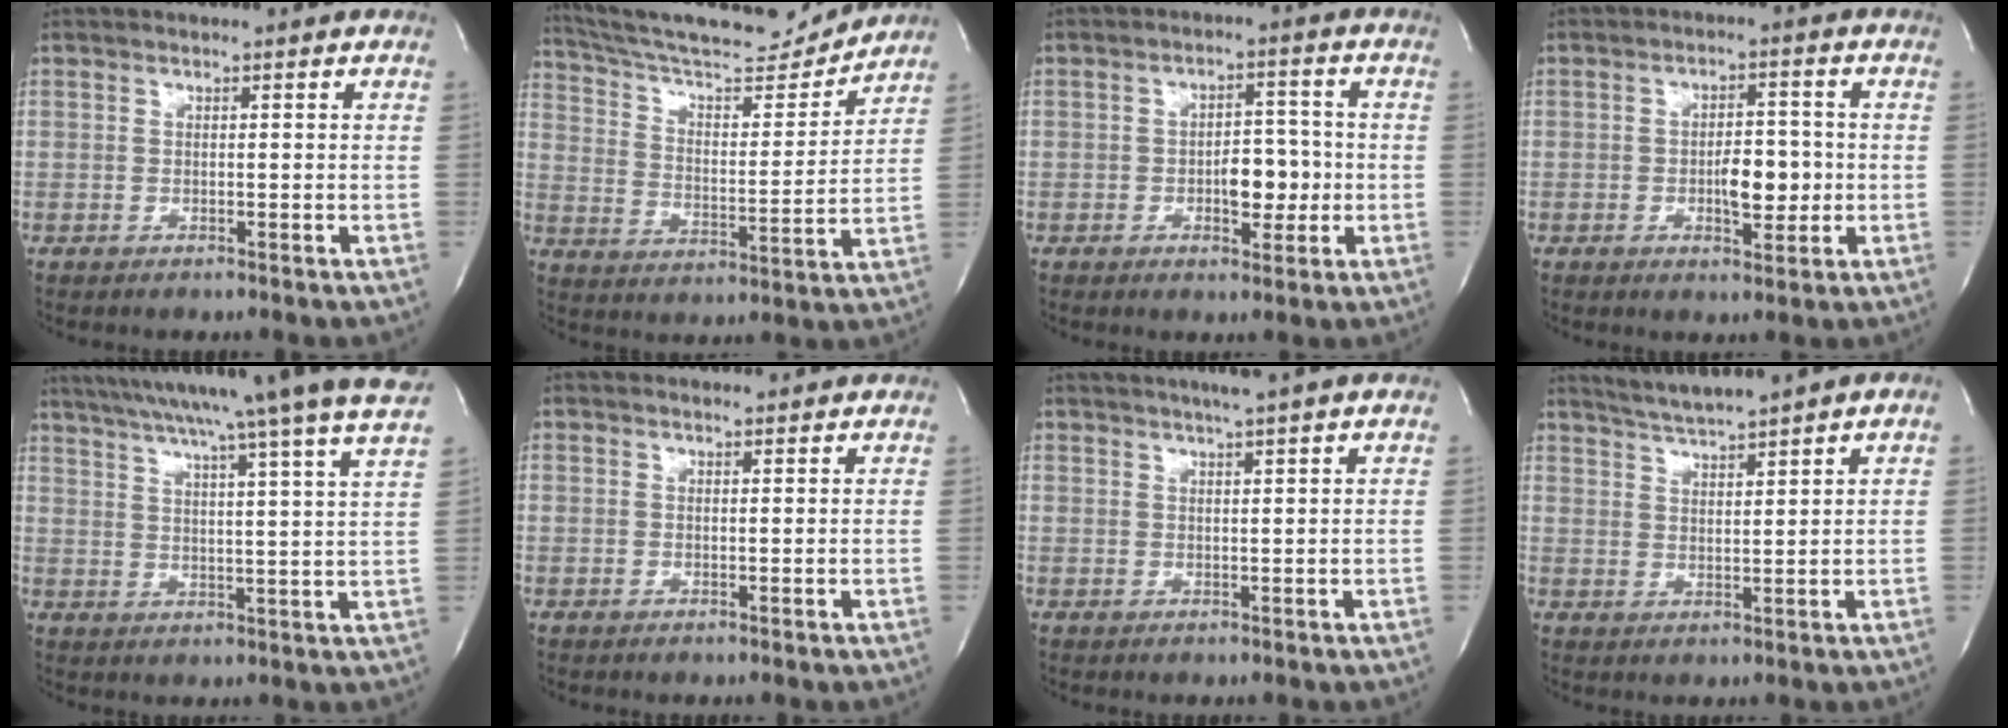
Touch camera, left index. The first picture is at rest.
{"total": 18.2, "force": [17.4, 0.7, 5.4], "torque": [-0.100, -0.023, 0.273]}
{"total": 5.6, "force": [-1.2, 2.8, 4.7], "torque": [-0.064, 0.008, -0.014]}
{"total": 5.6, "force": [-1.0, 2.4, 5.0], "torque": [-0.072, 0.001, -0.012]}
{"total": 23.8, "force": [20.1, -1.7, 12.5], "torque": [-0.215, -0.022, 0.267]}
{"total": 1.7, "force": [1.7, 0.2, 0.3], "torque": [-0.012, 0.008, 0.025]}
{"total": 4.5, "force": [3.4, -1.0, 2.7], "torque": [-0.041, 0.009, 0.053]}
{"total": 5.1, "force": [4.5, -1.2, 2.2], "torque": [-0.047, 0.001, 0.086]}